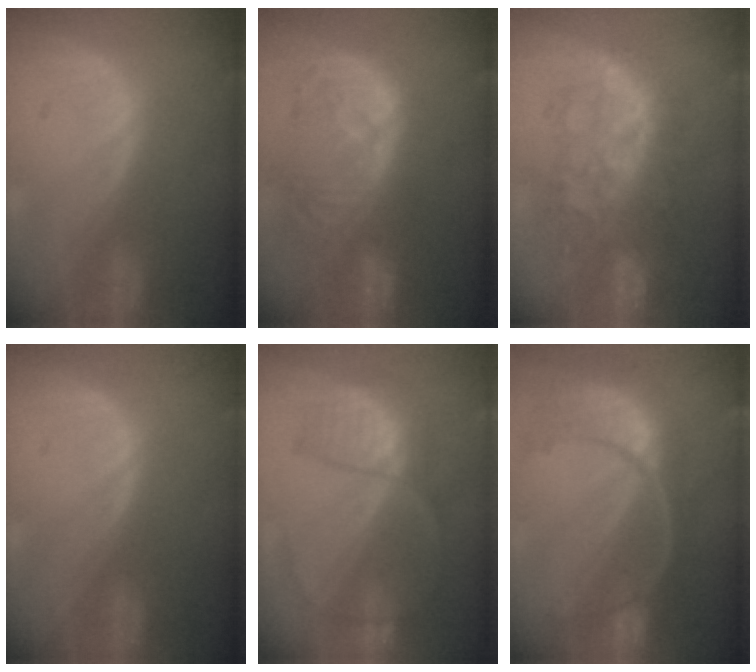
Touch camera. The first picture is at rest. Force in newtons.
{"total": 10.6, "press": 9.4, "slide": 4.8}
{"total": 8.9, "press": 8.9, "slide": 0.5}
{"total": 0.0}
{"total": 6.3, "press": 6.2, "slide": 0.8}
{"total": 10.9, "press": 9.2, "slide": 5.9}